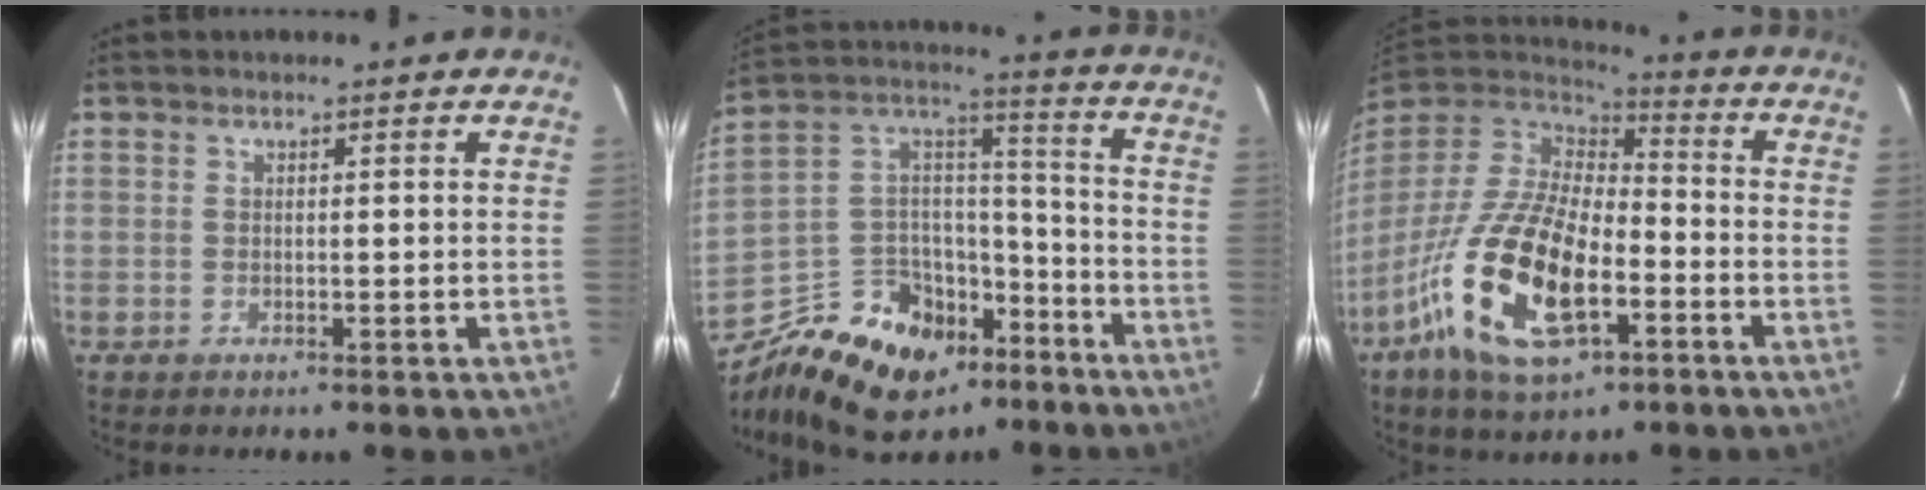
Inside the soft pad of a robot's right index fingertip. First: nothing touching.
{"total": 20.4, "force": [-12.4, 13.2, 9.3], "torque": [-0.204, 0.066, -0.182]}
{"total": 21.1, "force": [-8.8, 9.8, 16.5], "torque": [-0.343, -0.032, -0.159]}